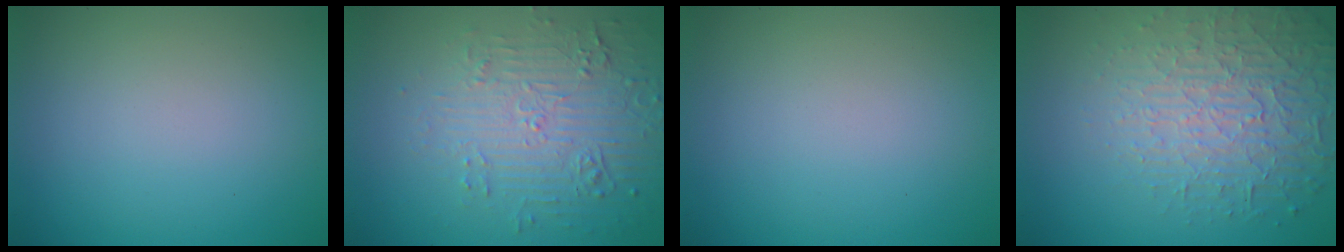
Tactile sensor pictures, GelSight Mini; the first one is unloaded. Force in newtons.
{"total": 5.2, "press": 3.7, "slide": 3.7}
{"total": 0.0}
{"total": 5.5, "press": 4.5, "slide": 3.2}